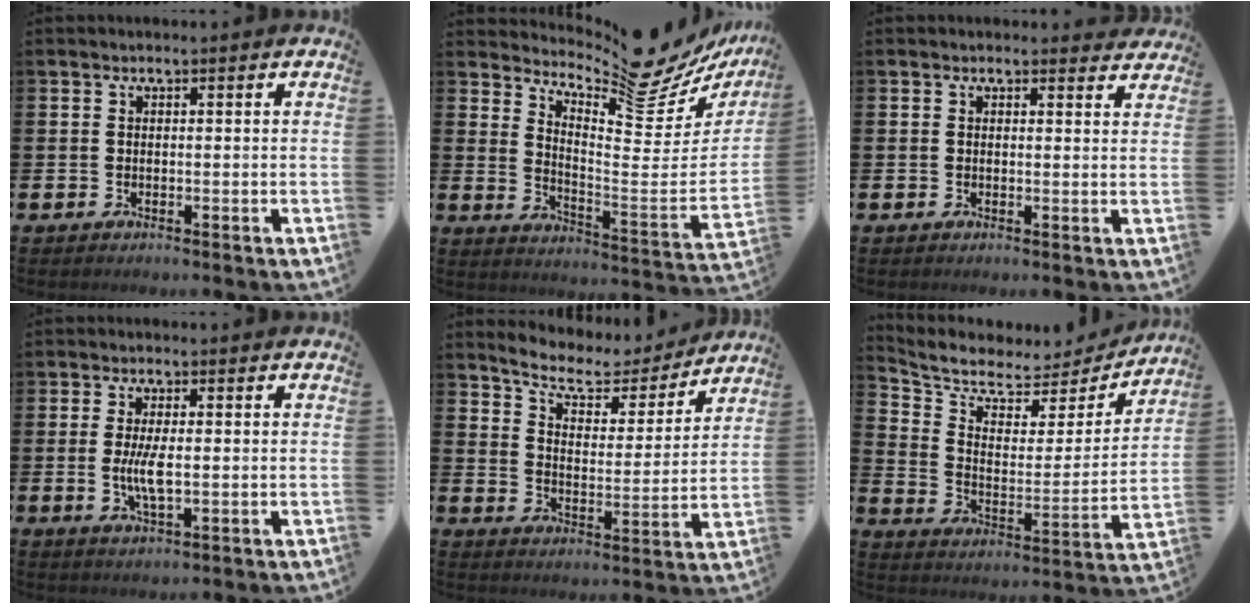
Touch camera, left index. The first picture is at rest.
{"total": 10.7, "force": [10.0, 2.3, 3.3], "torque": [-0.058, -0.102, 0.164]}
{"total": 1.4, "force": [1.3, 0.5, 0.0], "torque": [0.006, -0.002, 0.022]}
{"total": 4.3, "force": [0.0, 1.4, 4.0], "torque": [-0.076, -0.003, -0.004]}
{"total": 7.3, "force": [6.6, 2.5, 2.2], "torque": [-0.072, -0.043, 0.110]}
{"total": 7.3, "force": [6.5, 2.8, 1.7], "torque": [-0.079, -0.054, 0.108]}